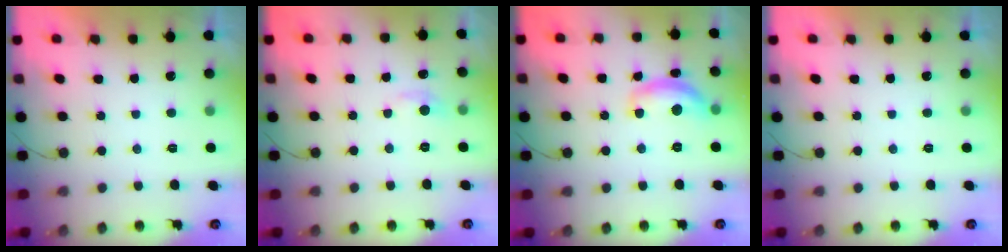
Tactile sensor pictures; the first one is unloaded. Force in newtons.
{"total": 4.2, "press": 4.2, "slide": 0.6}
{"total": 12.0, "press": 11.9, "slide": 0.8}
{"total": 0.0}